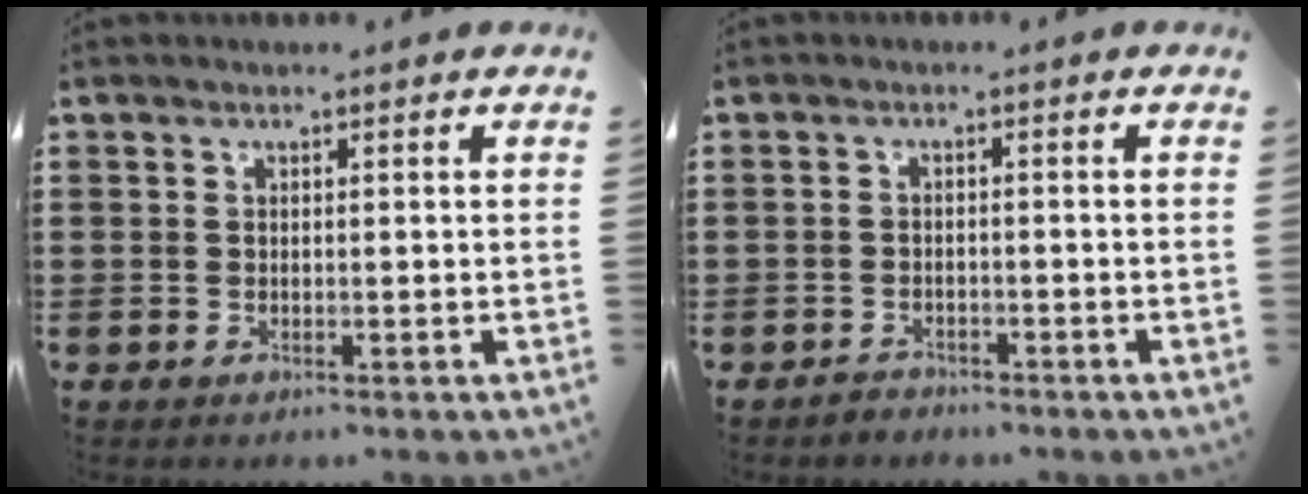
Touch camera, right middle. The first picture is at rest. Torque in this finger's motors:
{"motor_torque": [0.80, -0.02, 0.00, 0.00]}